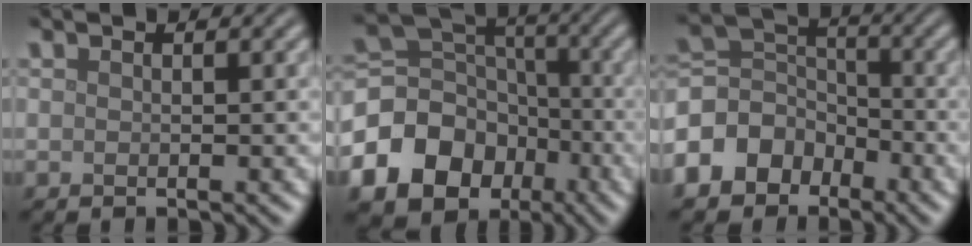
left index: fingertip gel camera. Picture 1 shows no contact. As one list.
[{"total": 15.3, "force": [-7.3, 12.4, 5.0], "torque": [-0.124, -0.036, -0.136]}, {"total": 6.5, "force": [-3.7, 4.8, 2.3], "torque": [-0.044, 0.007, -0.091]}]